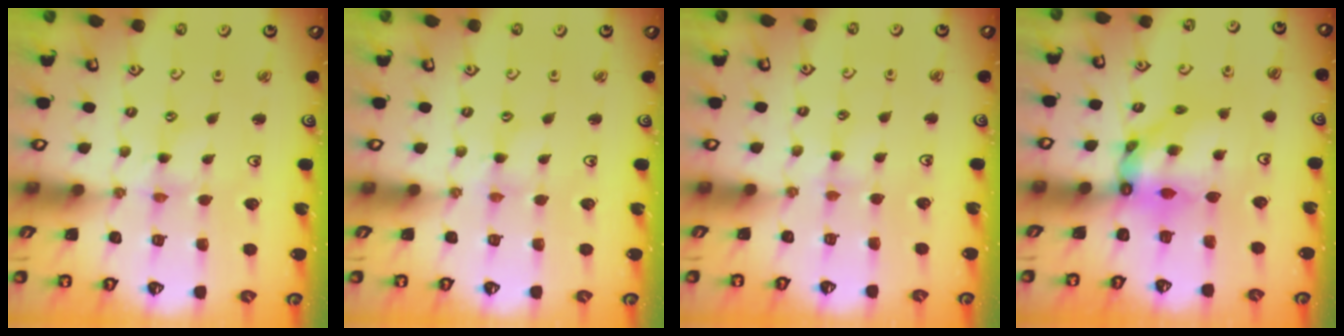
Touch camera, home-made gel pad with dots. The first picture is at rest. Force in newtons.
{"total": 0.6, "press": 0.6, "slide": 0.2}
{"total": 2.8, "press": 2.8, "slide": 0.3}
{"total": 9.7, "press": 9.7, "slide": 1.0}